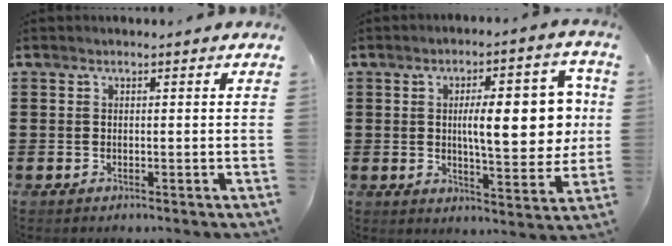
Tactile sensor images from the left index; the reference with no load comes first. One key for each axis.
{"total": 11.9, "fx": 1.3, "fy": 3.8, "fz": 11.2, "tx": -0.162, "ty": -0.004, "tz": 0.014}